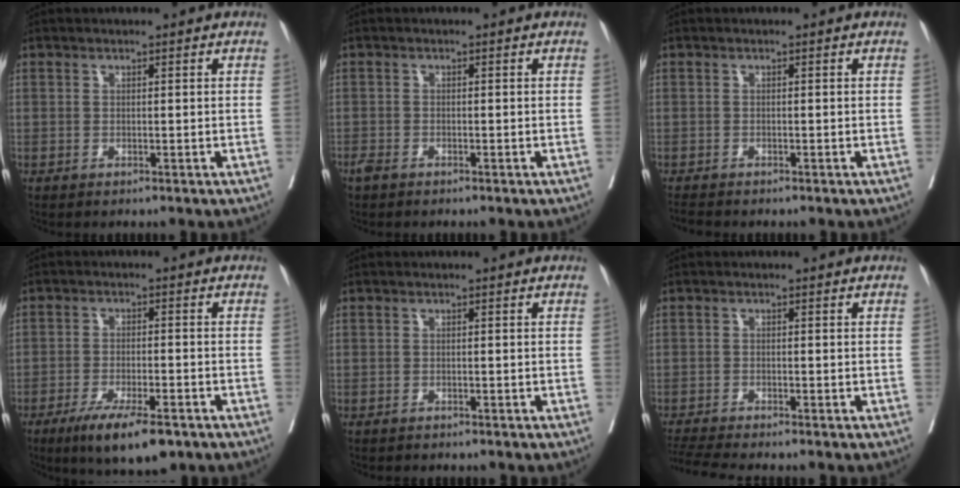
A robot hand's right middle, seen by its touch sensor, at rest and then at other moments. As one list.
[{"total": 1.3, "force": [-1.1, 0.5, 0.6], "torque": [-0.021, -0.004, -0.021]}, {"total": 1.6, "force": [-1.5, 0.0, 0.4], "torque": [-0.011, -0.006, -0.027]}, {"total": 9.1, "force": [-5.9, 2.0, 6.6], "torque": [-0.106, -0.015, -0.094]}, {"total": 0.5, "force": [-0.5, 0.1, 0.1], "torque": [-0.007, -0.001, -0.011]}, {"total": 4.4, "force": [-4.0, -1.0, 1.5], "torque": [-0.028, -0.017, -0.074]}]